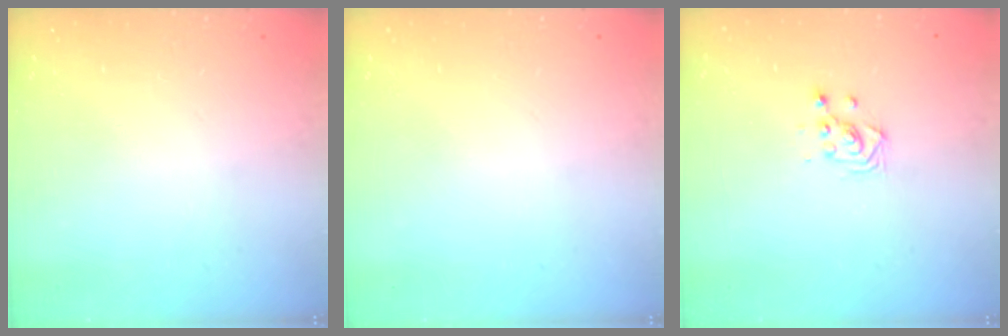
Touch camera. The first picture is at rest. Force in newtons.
{"total": 0.0}
{"total": 2.9, "press": 2.9, "slide": 0.1}